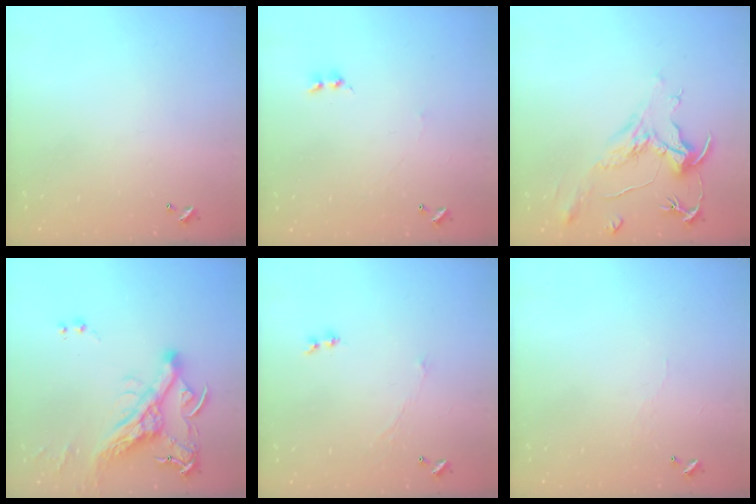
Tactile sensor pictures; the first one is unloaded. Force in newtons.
{"total": 0.8, "press": 0.7, "slide": 0.5}
{"total": 2.3, "press": 1.8, "slide": 1.3}
{"total": 14.9, "press": 14.7, "slide": 2.3}
{"total": 1.2, "press": 0.7, "slide": 1.0}
{"total": 2.0, "press": 1.9, "slide": 0.4}